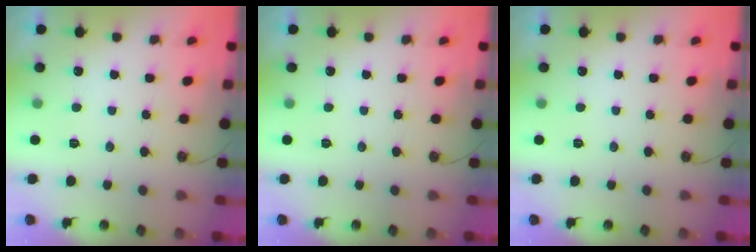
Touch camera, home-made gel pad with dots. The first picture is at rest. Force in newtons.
{"total": 0.0}
{"total": 0.0}